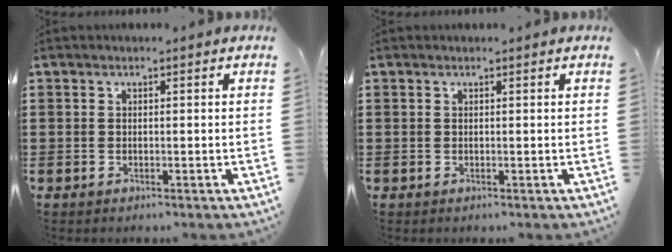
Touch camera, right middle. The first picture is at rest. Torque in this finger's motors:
{"motor_torque": [0.00, 0.00, 0.13, 0.00]}